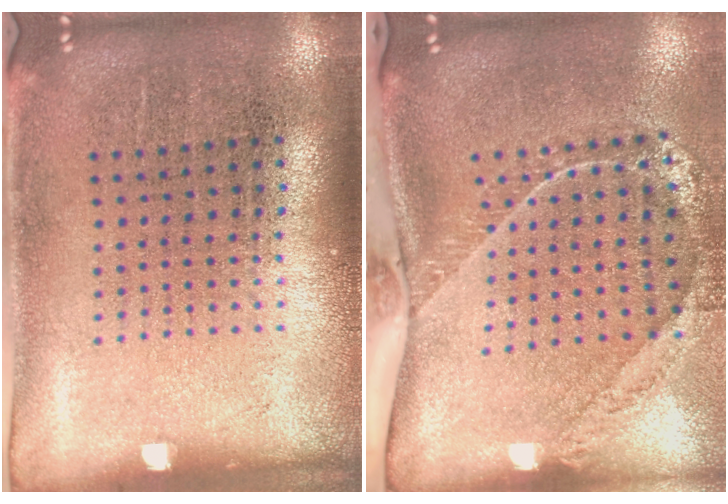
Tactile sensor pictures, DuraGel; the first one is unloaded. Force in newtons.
{"total": 2.1, "press": 1.6, "slide": 1.3}